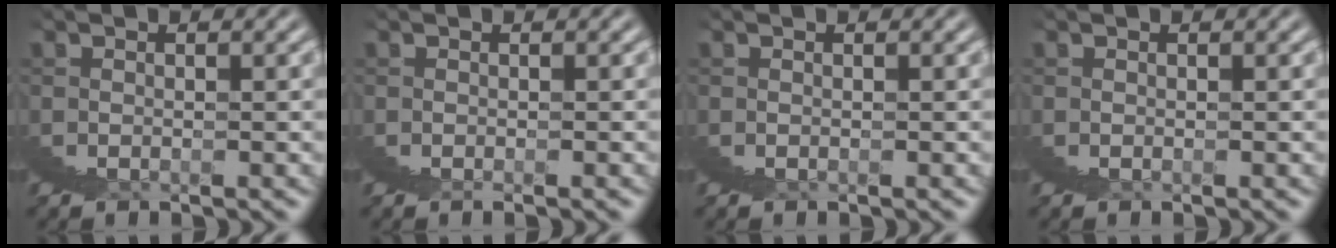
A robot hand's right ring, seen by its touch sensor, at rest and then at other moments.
{"total": 0.7, "force": [0.2, -0.6, -0.3], "torque": [0.008, 0.009, 0.001]}
{"total": 0.0}
{"total": 0.0}